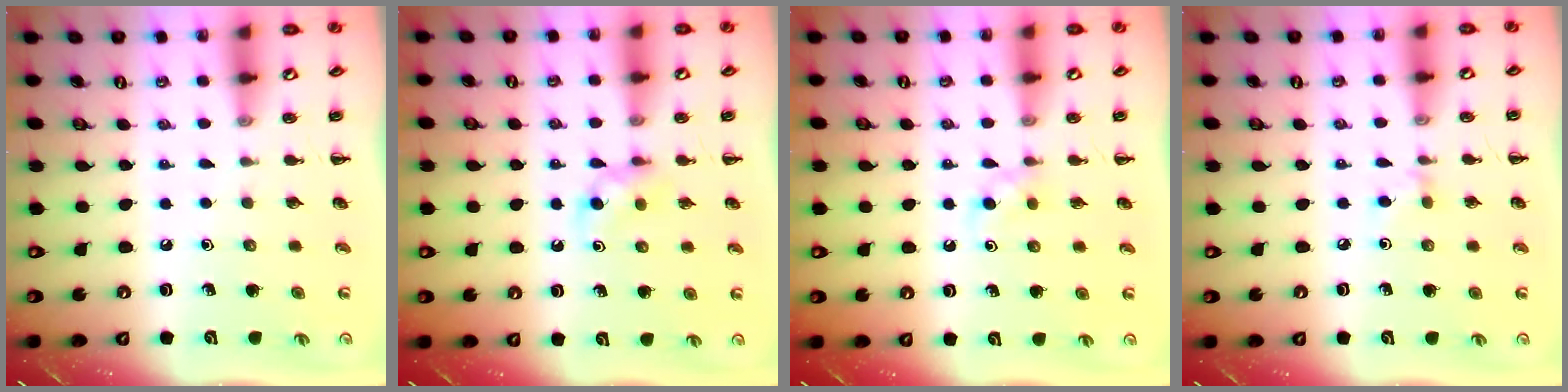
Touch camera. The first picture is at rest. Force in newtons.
{"total": 5.4, "press": 5.0, "slide": 2.0}
{"total": 4.2, "press": 4.0, "slide": 1.3}
{"total": 4.4, "press": 4.2, "slide": 1.5}